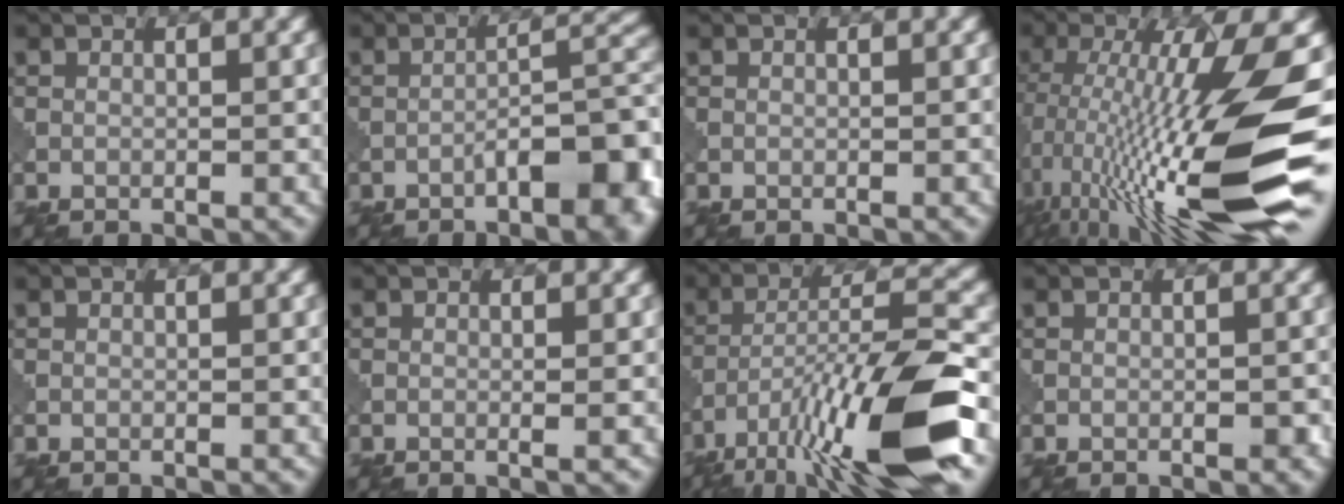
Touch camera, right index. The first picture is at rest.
{"total": 8.7, "force": [-4.0, 2.9, 7.2], "torque": [-0.088, 0.015, -0.051]}
{"total": 0.0}
{"total": 16.5, "force": [-4.3, 3.3, 15.6], "torque": [-0.290, 0.001, -0.065]}
{"total": 0.0}
{"total": 0.9, "force": [-0.1, 0.2, 0.9], "torque": [-0.012, -0.001, -0.004]}
{"total": 12.6, "force": [-7.3, 2.2, 10.0], "torque": [-0.172, 0.010, -0.129]}
{"total": 1.2, "force": [-0.4, 0.5, 1.0], "torque": [-0.017, 0.000, -0.006]}